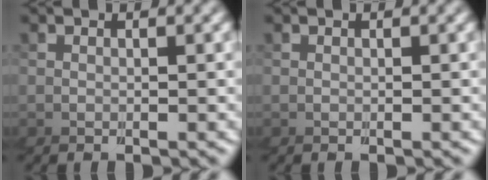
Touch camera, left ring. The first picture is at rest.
{"total": 0.0}